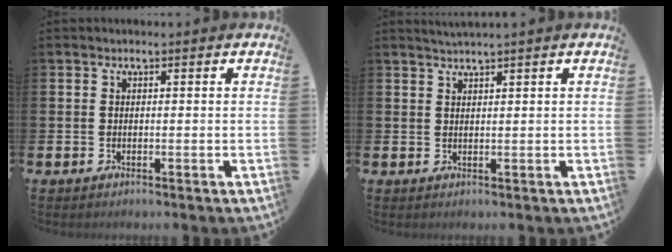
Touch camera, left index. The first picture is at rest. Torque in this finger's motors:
{"motor_torque": [-0.34, -0.19, -0.02, -0.01]}